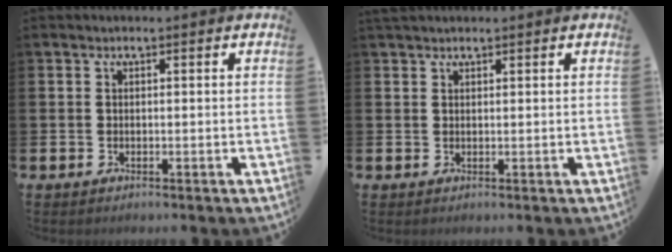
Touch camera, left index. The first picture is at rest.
{"total": 1.2, "force": [1.1, 0.3, 0.2], "torque": [0.002, -0.001, 0.020]}